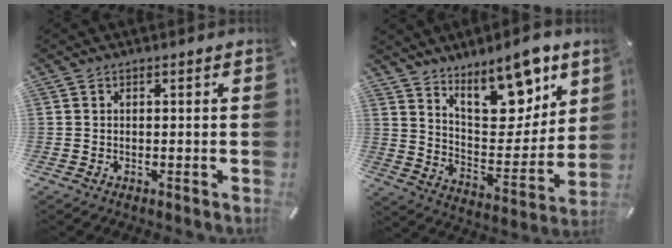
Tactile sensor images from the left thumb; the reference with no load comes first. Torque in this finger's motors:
{"motor_torque": [3.14, 1.87, 1.36, -1.41, 0.47]}